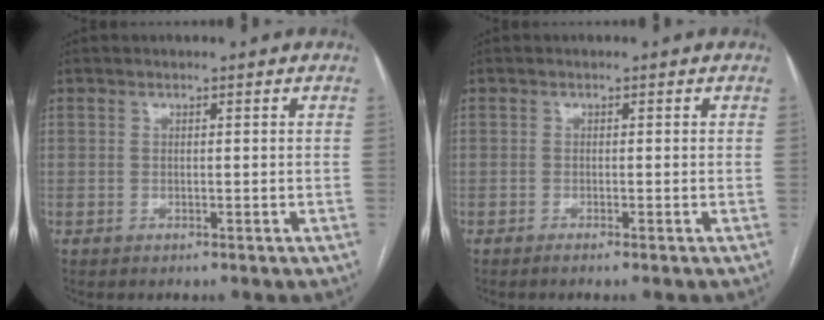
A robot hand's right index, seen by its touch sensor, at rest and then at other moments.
{"total": 0.8, "force": [-0.6, -0.1, 0.6], "torque": [-0.009, 0.000, -0.012]}